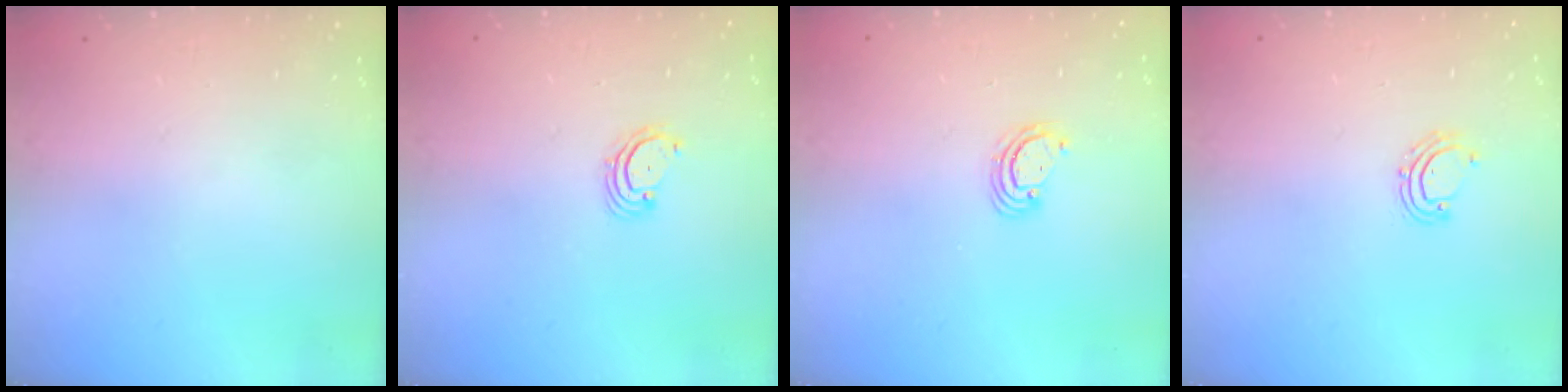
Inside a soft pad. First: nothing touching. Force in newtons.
{"total": 2.6, "press": 2.6, "slide": 0.3}
{"total": 2.4, "press": 2.4, "slide": 0.2}
{"total": 6.5, "press": 6.3, "slide": 1.6}